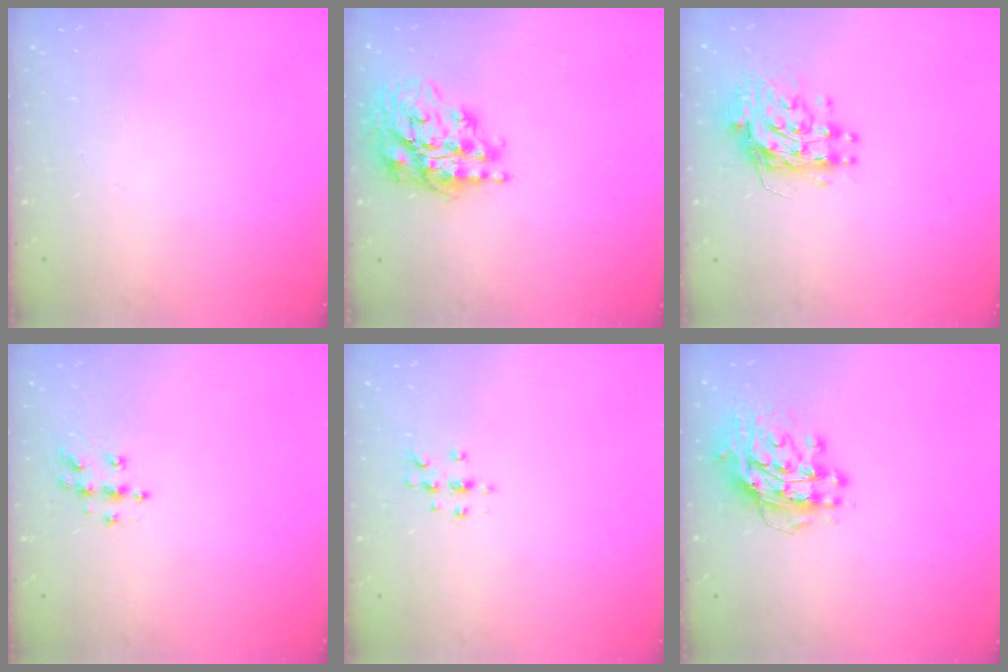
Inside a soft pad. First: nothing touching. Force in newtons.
{"total": 19.9, "press": 19.8, "slide": 2.4}
{"total": 10.8, "press": 10.7, "slide": 0.9}
{"total": 7.6, "press": 7.6, "slide": 0.4}
{"total": 4.2, "press": 4.2, "slide": 0.5}
{"total": 12.9, "press": 12.8, "slide": 1.2}